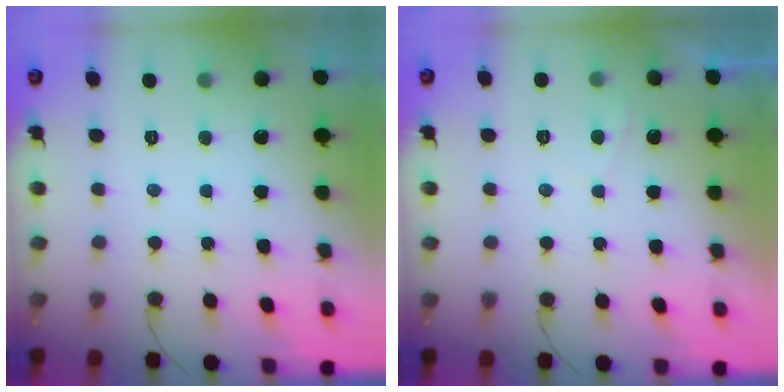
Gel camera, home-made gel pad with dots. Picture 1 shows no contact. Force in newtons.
{"total": 0.0}